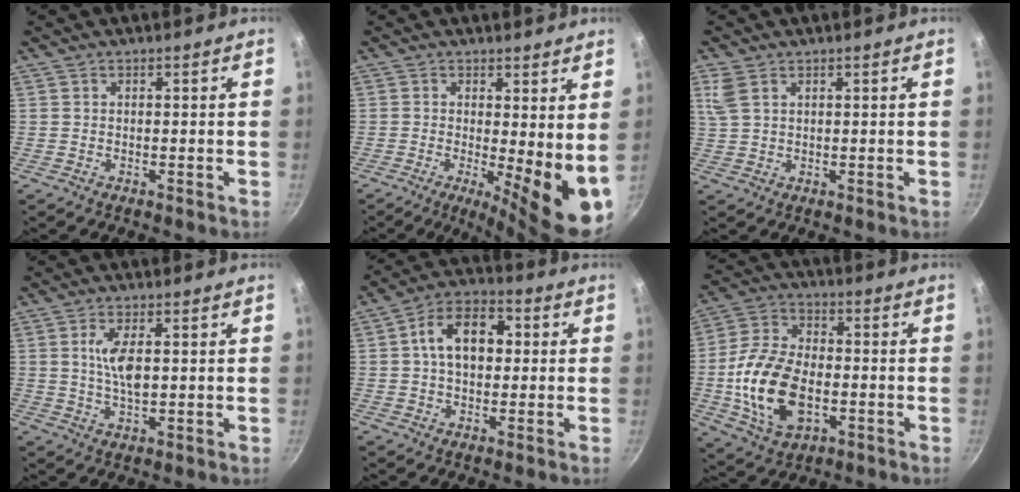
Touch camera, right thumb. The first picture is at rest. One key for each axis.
{"total": 11.6, "fx": -0.4, "fy": 3.5, "fz": 11.1, "tx": -0.127, "ty": -0.022, "tz": -0.001}
{"total": 3.9, "fx": 1.8, "fy": 2.3, "fz": 2.5, "tx": -0.054, "ty": 0.002, "tz": 0.041}
{"total": 6.3, "fx": 1.1, "fy": 2.6, "fz": 5.6, "tx": -0.106, "ty": -0.002, "tz": 0.022}
{"total": 11.3, "fx": 1.5, "fy": 7.5, "fz": 8.3, "tx": -0.101, "ty": 0.023, "tz": 0.010}
{"total": 17.0, "fx": -3.0, "fy": 10.5, "fz": 13.1, "tx": -0.241, "ty": 0.020, "tz": -0.052}